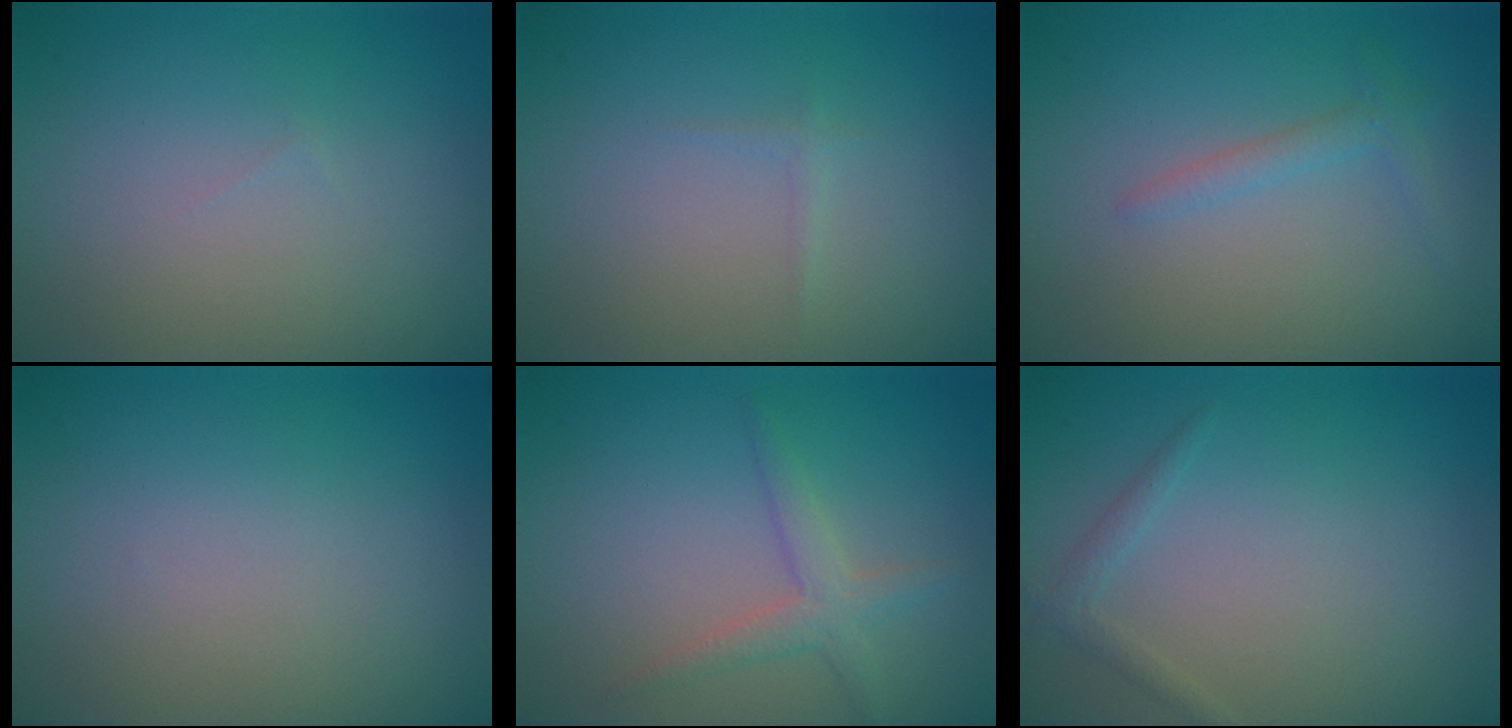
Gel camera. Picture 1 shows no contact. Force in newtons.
{"total": 0.6, "press": 0.6, "slide": 0.0}
{"total": 1.4, "press": 1.4, "slide": 0.1}
{"total": 0.0}
{"total": 2.2, "press": 2.2, "slide": 0.1}
{"total": 1.1, "press": 1.1, "slide": 0.1}